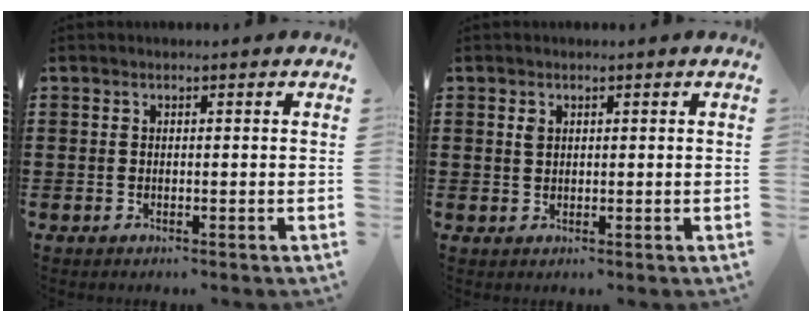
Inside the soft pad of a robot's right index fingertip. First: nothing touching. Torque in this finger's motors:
{"motor_torque": [-0.03, 0.04, 0.04, 0.01]}